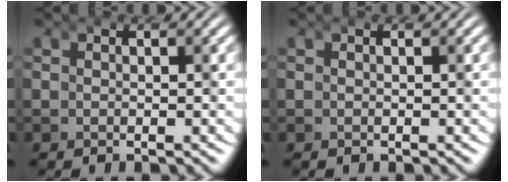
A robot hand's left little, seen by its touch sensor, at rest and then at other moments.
{"total": 0.0}